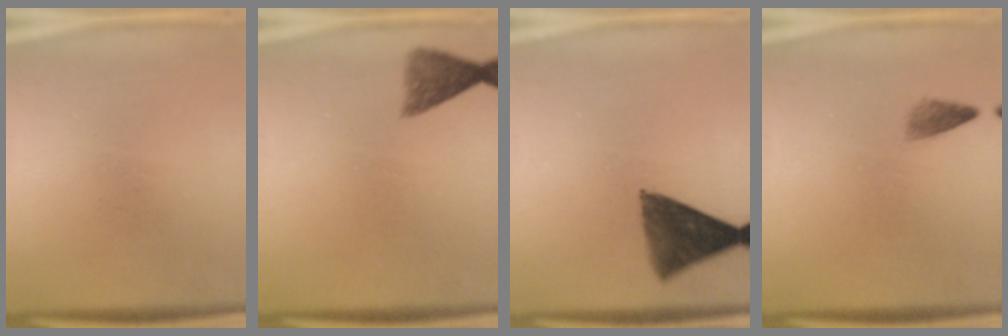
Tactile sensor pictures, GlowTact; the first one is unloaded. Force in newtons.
{"total": 3.6}
{"total": 9.8}
{"total": 1.6}